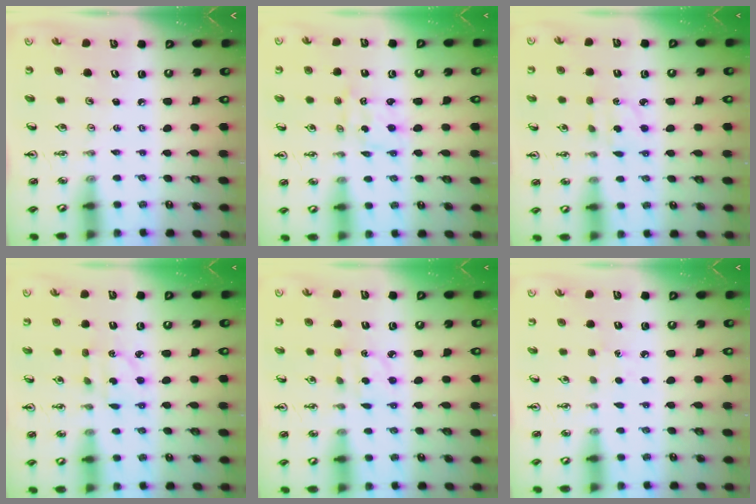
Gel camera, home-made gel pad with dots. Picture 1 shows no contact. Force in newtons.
{"total": 0.9, "press": 0.9, "slide": 0.1}
{"total": 2.3, "press": 2.1, "slide": 0.8}
{"total": 3.5, "press": 3.4, "slide": 0.6}
{"total": 3.7, "press": 3.7, "slide": 0.6}
{"total": 4.2, "press": 4.2, "slide": 0.5}